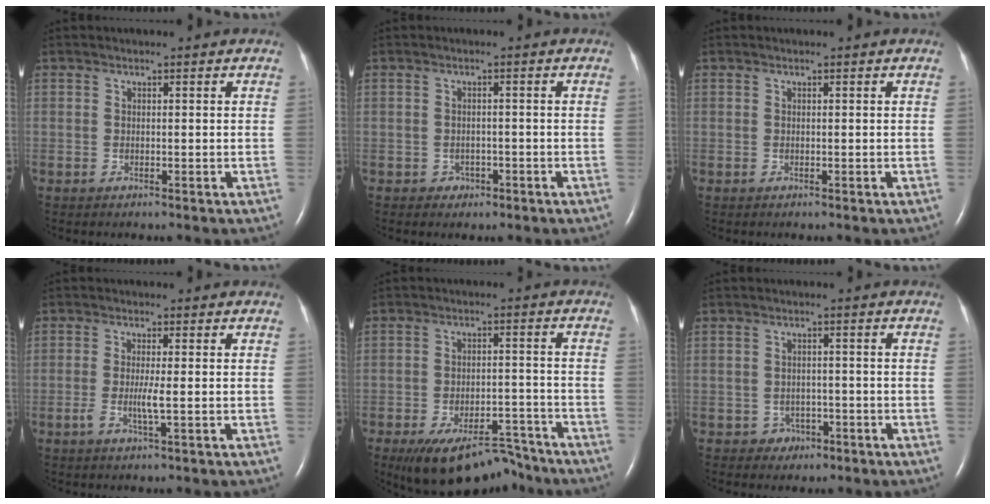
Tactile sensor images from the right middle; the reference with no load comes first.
{"total": 1.6, "force": [-0.8, 1.4, 0.2], "torque": [-0.006, 0.006, -0.009]}
{"total": 0.0}
{"total": 2.8, "force": [-0.6, -0.2, 2.7], "torque": [-0.058, -0.005, -0.011]}
{"total": 12.1, "force": [-10.3, 4.1, 4.9], "torque": [-0.068, 0.008, -0.156]}
{"total": 2.5, "force": [-1.3, 2.1, 0.2], "torque": [-0.001, 0.011, -0.013]}